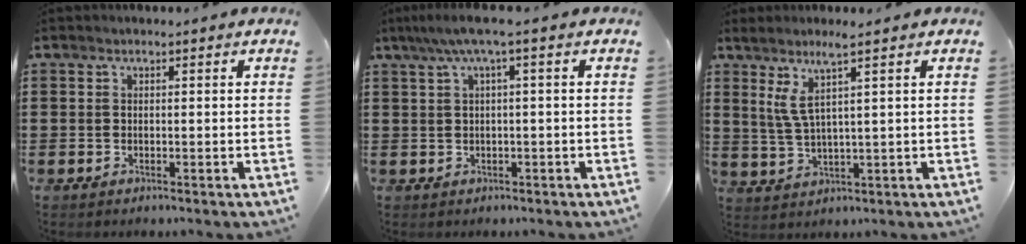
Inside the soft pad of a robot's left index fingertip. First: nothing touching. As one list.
[{"total": 3.4, "force": [0.4, 0.1, 3.4], "torque": [-0.065, 0.002, 0.003]}, {"total": 5.0, "force": [2.4, -0.3, 4.3], "torque": [-0.108, -0.010, 0.035]}]